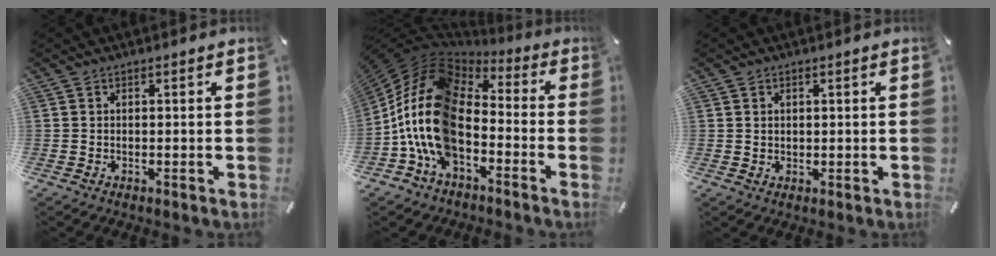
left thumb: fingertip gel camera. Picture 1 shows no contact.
{"total": 19.2, "force": [-5.5, 12.0, 14.0], "torque": [-0.310, 0.020, -0.103]}
{"total": 1.2, "force": [0.7, 1.0, 0.0], "torque": [0.008, 0.000, 0.011]}